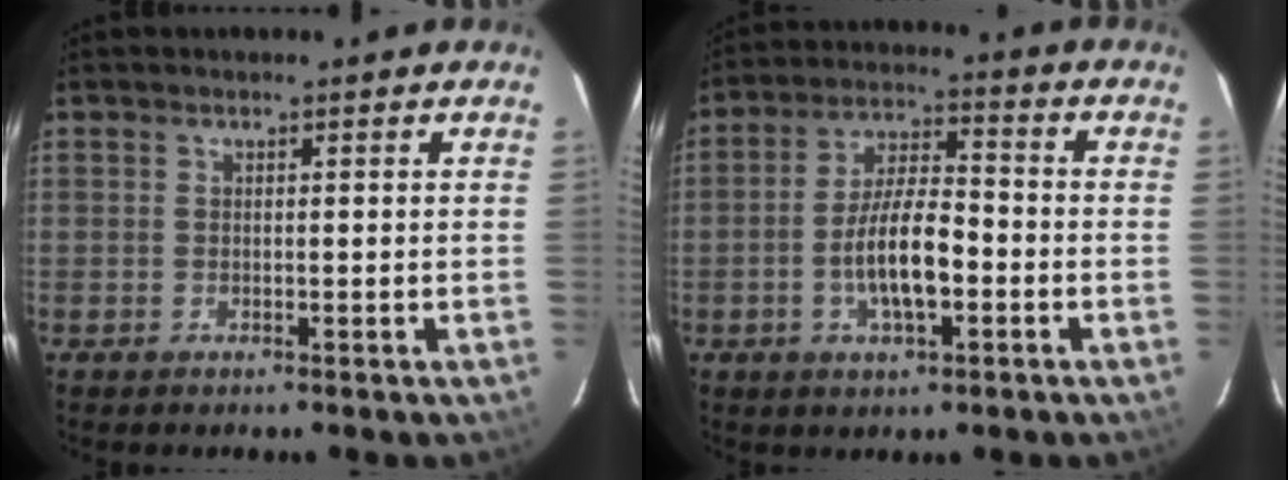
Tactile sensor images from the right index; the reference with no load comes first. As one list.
[{"total": 9.9, "force": [-3.0, 3.2, 8.9], "torque": [-0.173, 0.003, -0.052]}]